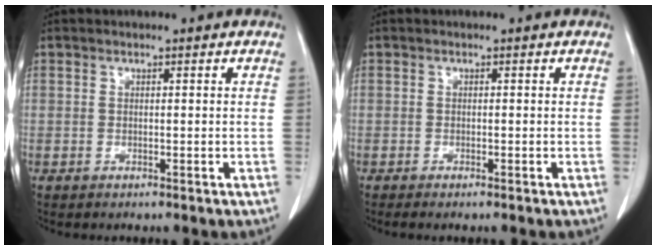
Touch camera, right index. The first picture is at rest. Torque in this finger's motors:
{"motor_torque": [-0.07, 0.02, 0.02, 0.01]}